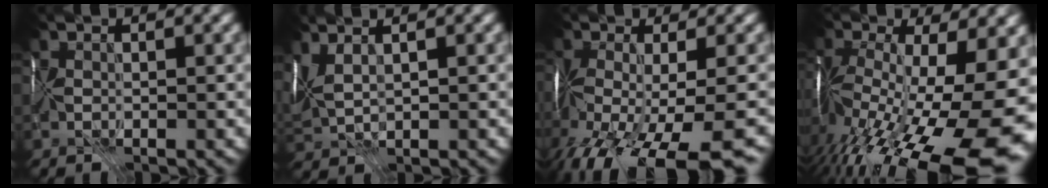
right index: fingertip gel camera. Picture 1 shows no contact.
{"total": 3.8, "force": [2.1, 1.6, 2.8], "torque": [-0.066, 0.024, 0.045]}
{"total": 13.3, "force": [-7.1, 4.6, 10.3], "torque": [-0.207, -0.043, -0.101]}
{"total": 19.5, "force": [-7.8, 8.0, 15.9], "torque": [-0.280, -0.034, -0.115]}